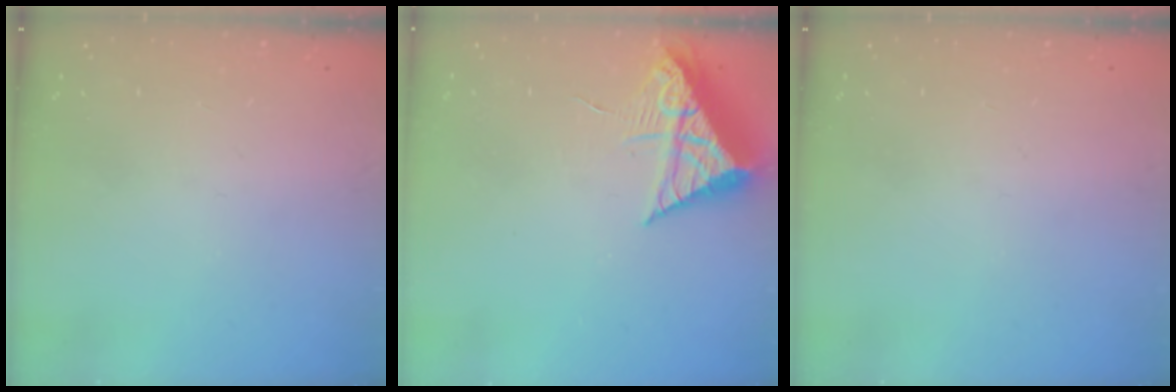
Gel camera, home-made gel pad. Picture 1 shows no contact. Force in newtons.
{"total": 9.8, "press": 9.8, "slide": 0.6}
{"total": 0.0}